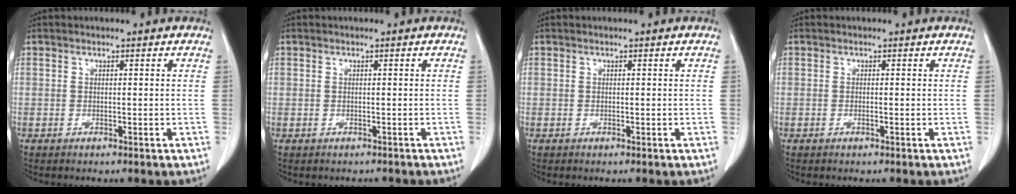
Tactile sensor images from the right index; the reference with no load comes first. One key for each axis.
{"total": 1.1, "fx": -0.8, "fy": 0.8, "fz": 0.0, "tx": -0.004, "ty": 0.004, "tz": -0.009}
{"total": 0.0}
{"total": 0.0}